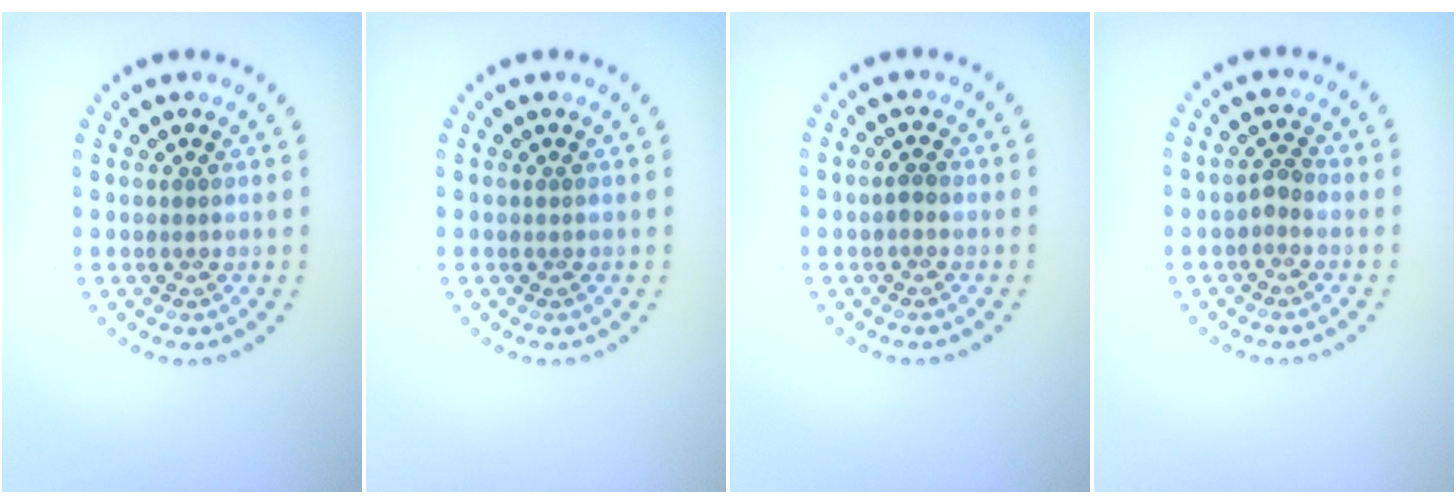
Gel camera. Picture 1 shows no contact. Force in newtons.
{"total": 0.0}
{"total": 1.0, "press": 0.9, "slide": 0.1}
{"total": 1.2, "press": 1.1, "slide": 0.6}